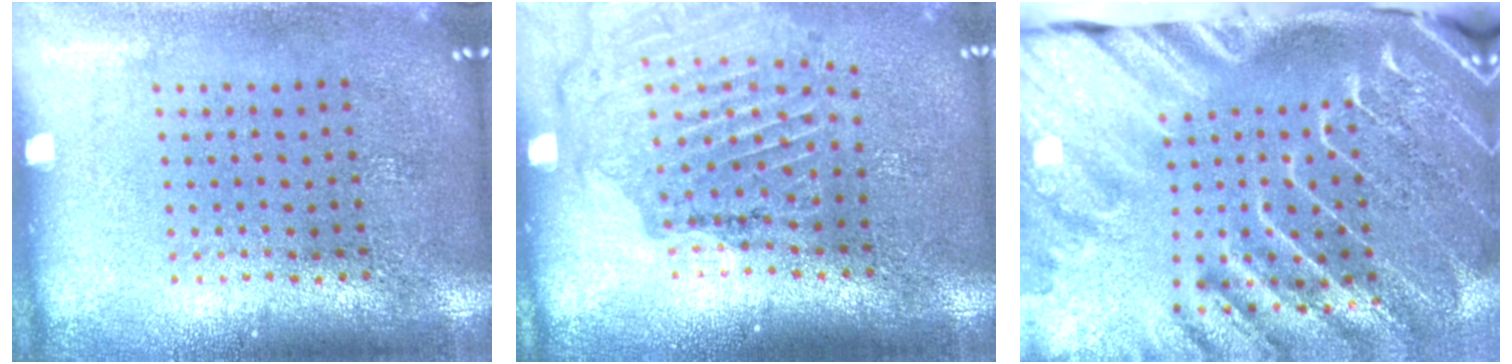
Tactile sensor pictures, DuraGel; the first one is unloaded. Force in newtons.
{"total": 1.6, "press": 1.6, "slide": 0.0}
{"total": 4.6, "press": 3.4, "slide": 3.1}